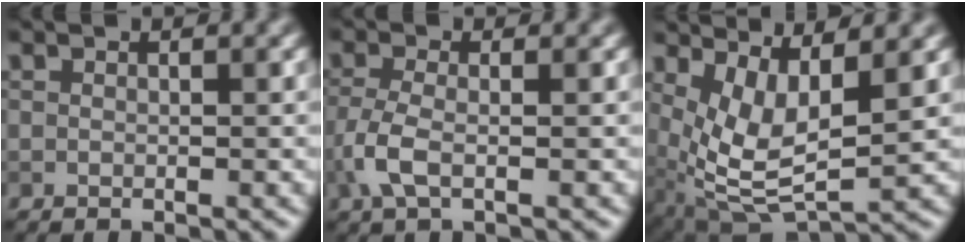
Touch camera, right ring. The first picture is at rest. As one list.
[{"total": 3.1, "force": [-1.1, 1.1, 2.7], "torque": [-0.067, 0.000, -0.028]}, {"total": 6.8, "force": [1.8, 2.8, 6.0], "torque": [-0.130, -0.010, 0.040]}]